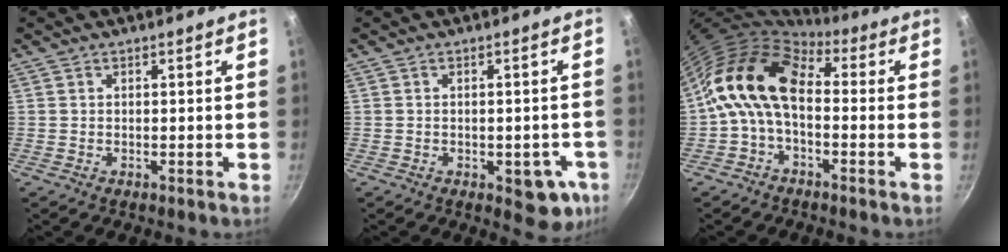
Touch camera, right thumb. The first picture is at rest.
{"total": 7.8, "force": [-2.6, 4.0, 6.2], "torque": [-0.039, 0.010, -0.027]}
{"total": 12.4, "force": [-0.3, 7.7, 9.7], "torque": [-0.154, 0.035, -0.026]}